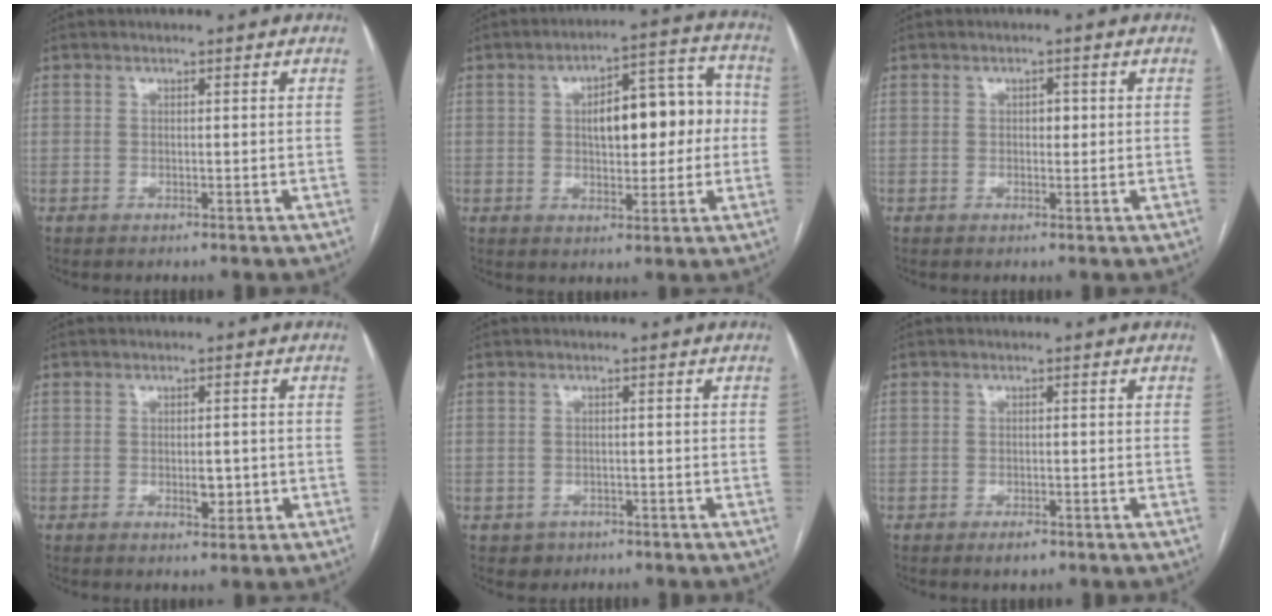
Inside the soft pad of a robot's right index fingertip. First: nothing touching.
{"total": 12.0, "force": [0.7, 5.1, 10.9], "torque": [-0.148, 0.042, 0.017]}
{"total": 1.5, "force": [0.2, 1.0, 1.2], "torque": [-0.013, 0.004, 0.001]}
{"total": 2.9, "force": [-0.6, 1.4, 2.5], "torque": [-0.036, 0.000, -0.004]}
{"total": 2.2, "force": [-1.0, 2.0, 0.1], "torque": [0.001, 0.007, -0.010]}
{"total": 1.9, "force": [-1.3, 1.0, 1.1], "torque": [-0.015, 0.001, -0.015]}